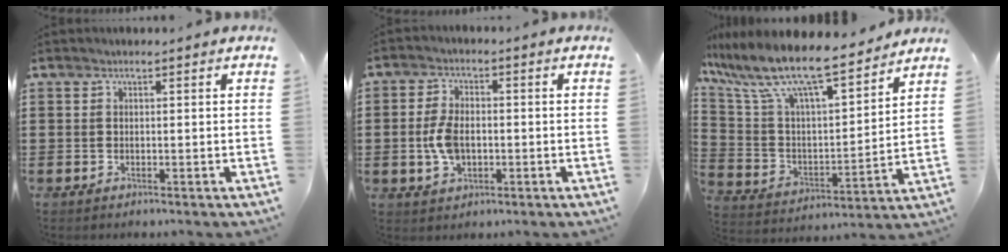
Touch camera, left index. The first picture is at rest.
{"total": 5.5, "force": [-1.0, 3.8, 3.9], "torque": [-0.094, 0.003, -0.023]}
{"total": 11.2, "force": [9.5, 1.1, 5.8], "torque": [-0.153, -0.067, 0.162]}